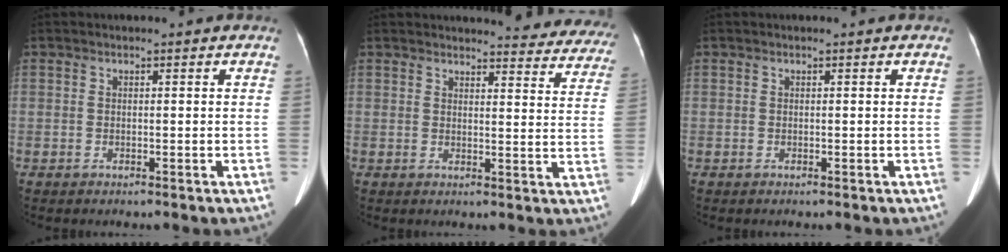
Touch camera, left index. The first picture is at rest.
{"total": 16.5, "force": [15.8, 3.0, 3.4], "torque": [-0.002, -0.072, 0.148]}
{"total": 0.0}